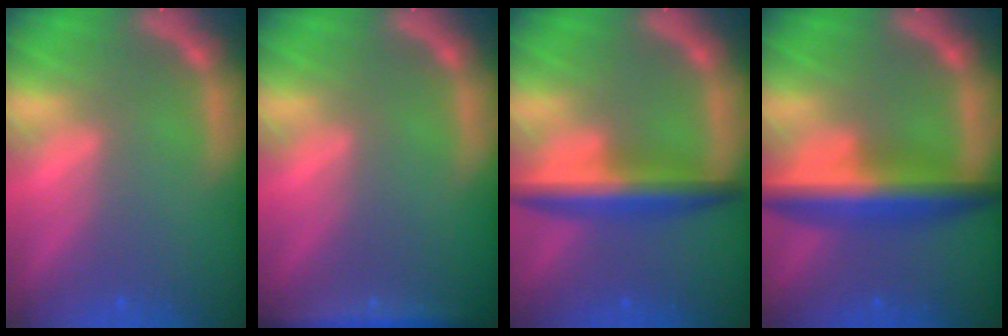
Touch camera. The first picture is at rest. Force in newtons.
{"total": 3.5}
{"total": 5.5}
{"total": 7.0}